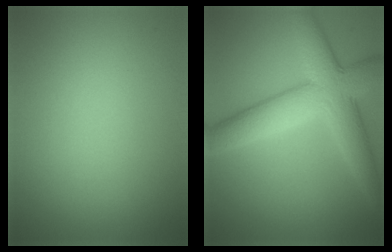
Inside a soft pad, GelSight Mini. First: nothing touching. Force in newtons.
{"total": 7.5, "press": 7.5, "slide": 0.2}